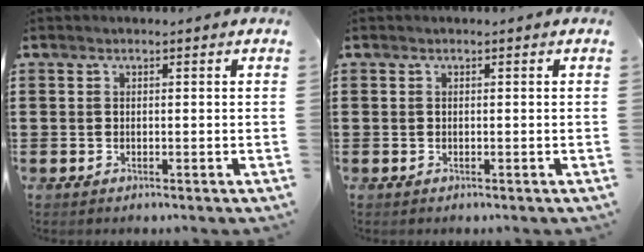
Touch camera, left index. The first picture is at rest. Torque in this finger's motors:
{"motor_torque": [0.00, 0.00, 0.00, -0.01]}